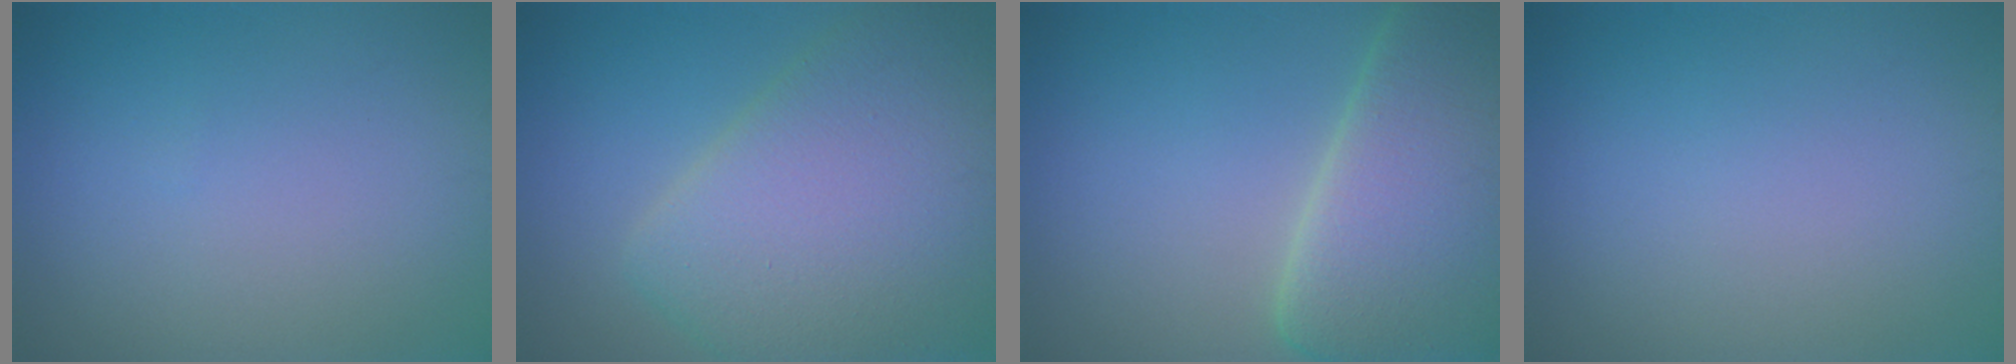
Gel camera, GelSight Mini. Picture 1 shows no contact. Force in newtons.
{"total": 10.3, "press": 10.3, "slide": 0.5}
{"total": 12.2, "press": 12.1, "slide": 0.8}
{"total": 0.0}